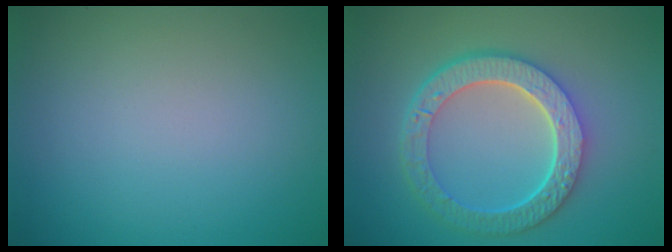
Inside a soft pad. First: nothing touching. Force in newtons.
{"total": 6.4, "press": 4.9, "slide": 4.1}